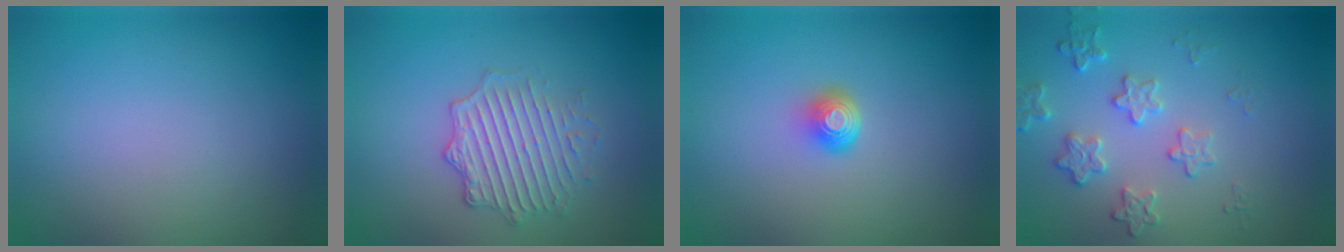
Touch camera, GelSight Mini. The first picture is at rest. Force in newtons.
{"total": 3.7, "press": 3.3, "slide": 1.5}
{"total": 2.0, "press": 1.3, "slide": 1.5}
{"total": 2.9, "press": 2.3, "slide": 1.8}